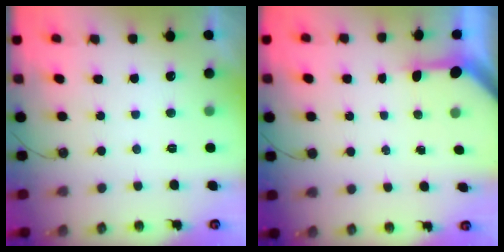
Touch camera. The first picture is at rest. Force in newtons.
{"total": 3.2, "press": 3.2, "slide": 0.2}